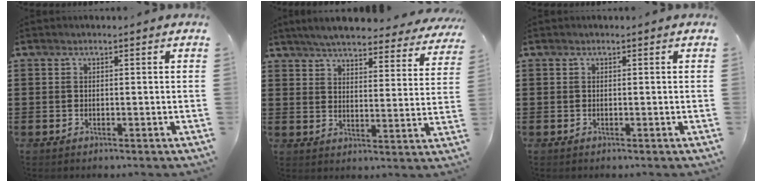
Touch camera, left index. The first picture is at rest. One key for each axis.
{"total": 5.6, "fx": 5.4, "fy": 0.1, "fz": 1.6, "tx": -0.053, "ty": -0.030, "tz": 0.095}
{"total": 0.0}